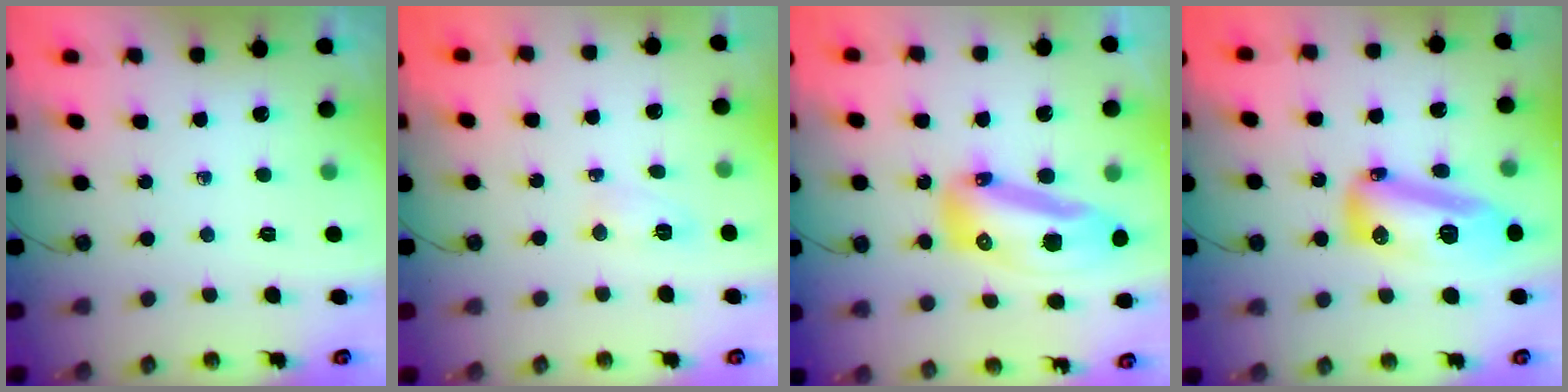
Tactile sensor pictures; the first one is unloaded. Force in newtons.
{"total": 5.1, "press": 5.1, "slide": 0.8}
{"total": 15.0, "press": 14.8, "slide": 1.8}
{"total": 14.6, "press": 14.5, "slide": 1.4}